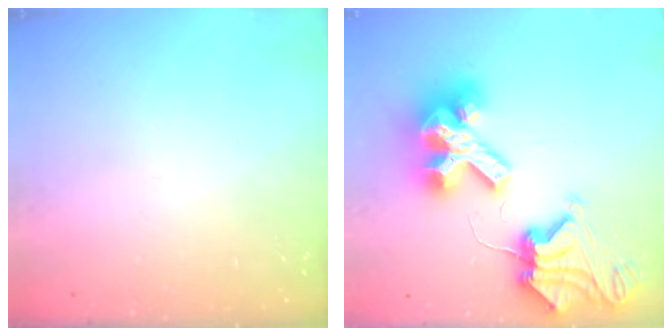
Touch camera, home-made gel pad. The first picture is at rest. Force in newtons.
{"total": 18.4, "press": 18.3, "slide": 2.4}